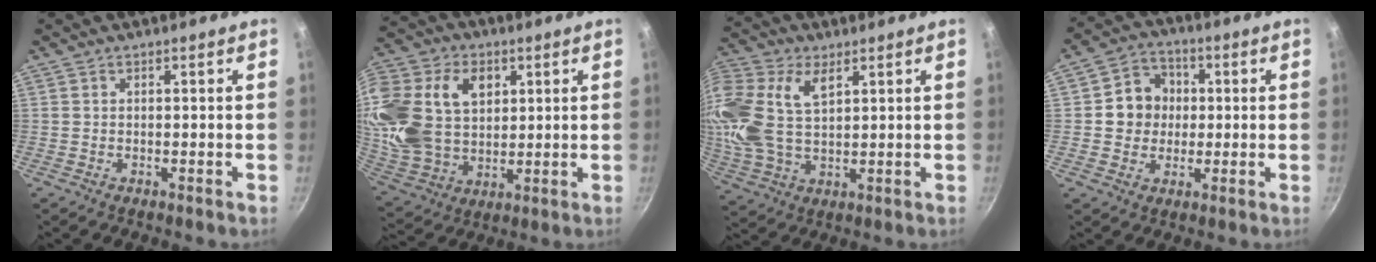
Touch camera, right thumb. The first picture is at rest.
{"total": 26.0, "force": [7.1, 18.5, 16.8], "torque": [-0.365, 0.016, 0.137]}
{"total": 19.7, "force": [6.5, 12.0, 14.2], "torque": [-0.320, 0.008, 0.125]}
{"total": 8.5, "force": [0.7, 7.8, 3.3], "torque": [-0.010, 0.012, -0.001]}